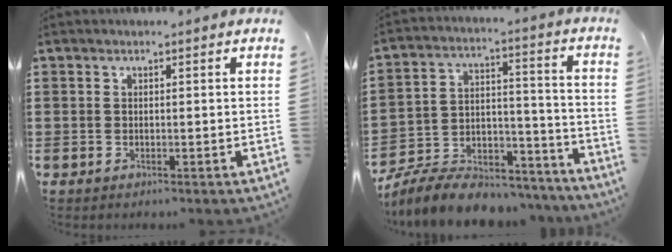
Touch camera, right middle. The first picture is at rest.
{"total": 8.9, "force": [-8.3, 2.5, 2.3], "torque": [-0.047, 0.020, -0.162]}